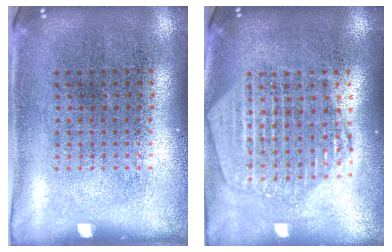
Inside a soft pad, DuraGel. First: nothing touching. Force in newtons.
{"total": 2.2, "press": 2.0, "slide": 1.0}